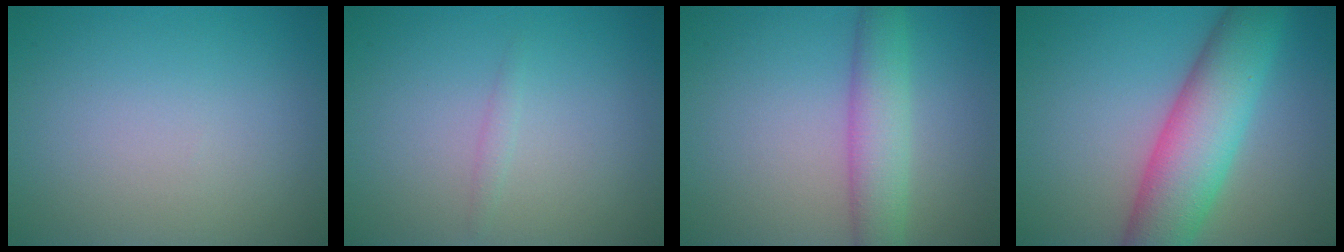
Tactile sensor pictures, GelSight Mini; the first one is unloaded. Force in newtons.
{"total": 0.6, "press": 0.6, "slide": 0.0}
{"total": 4.2, "press": 4.2, "slide": 0.3}
{"total": 8.5, "press": 8.5, "slide": 0.1}